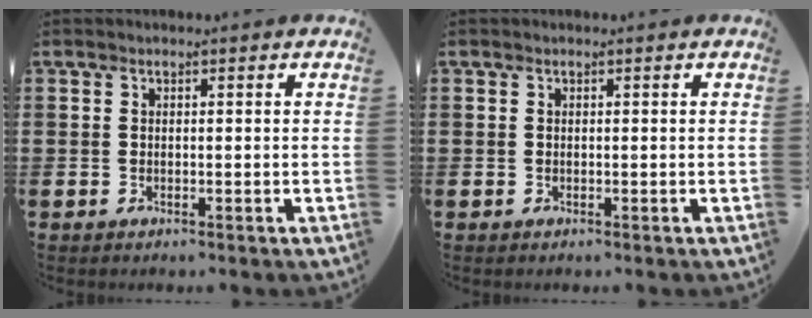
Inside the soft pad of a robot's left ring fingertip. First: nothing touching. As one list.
[{"total": 0.0}]